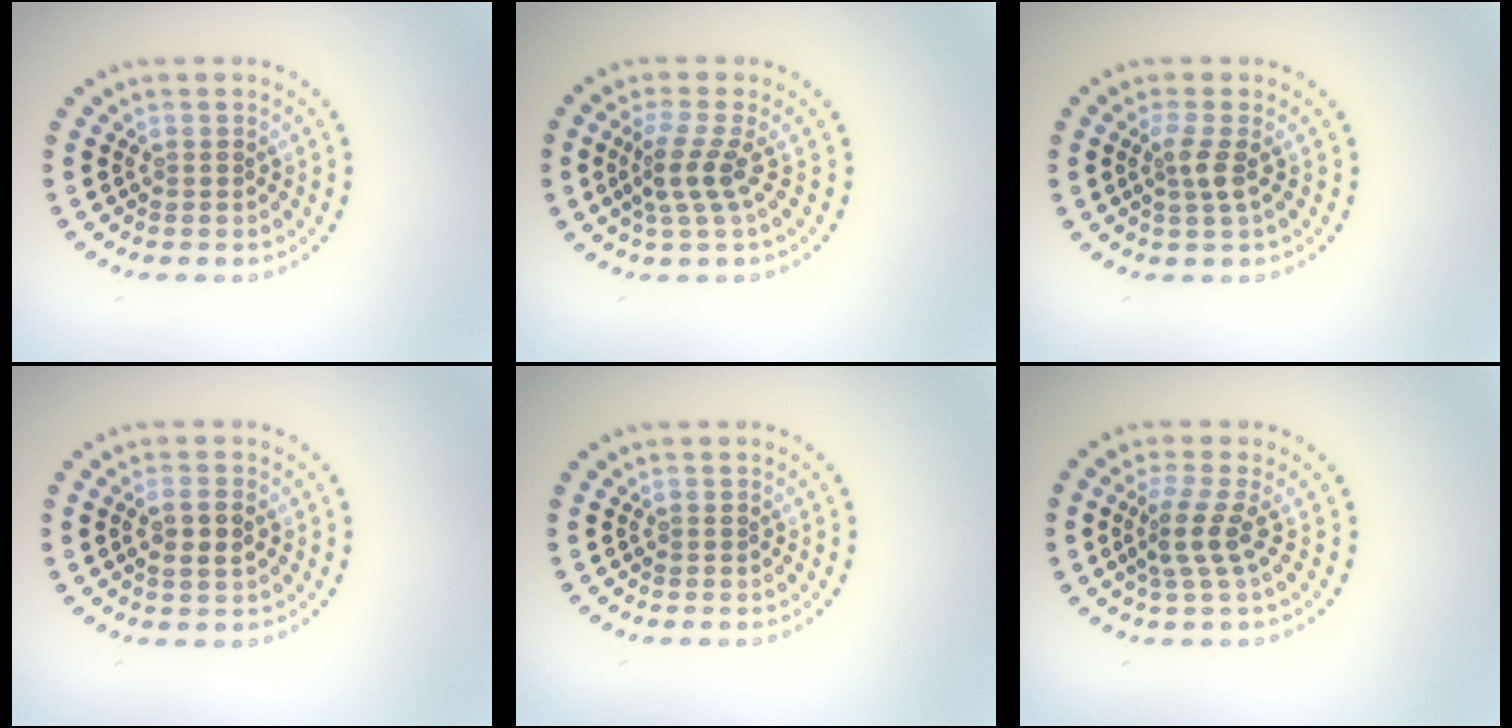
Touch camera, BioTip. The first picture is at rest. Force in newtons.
{"total": 2.7, "press": 1.9, "slide": 1.9}
{"total": 1.9, "press": 1.4, "slide": 1.2}
{"total": 2.1, "press": 2.0, "slide": 0.5}
{"total": 0.0}
{"total": 2.8, "press": 2.0, "slide": 2.0}